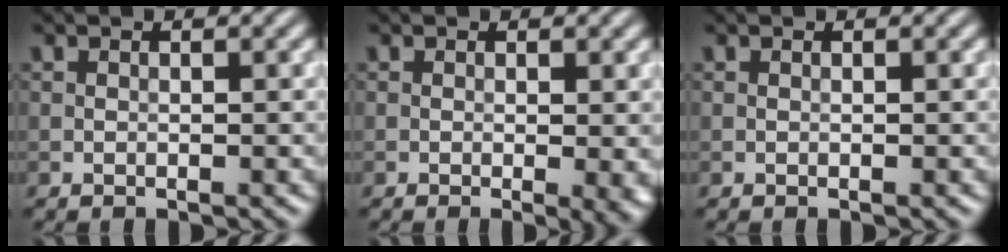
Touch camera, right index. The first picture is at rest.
{"total": 2.4, "force": [-0.3, 0.4, 2.3], "torque": [-0.030, -0.007, -0.005]}
{"total": 0.0}